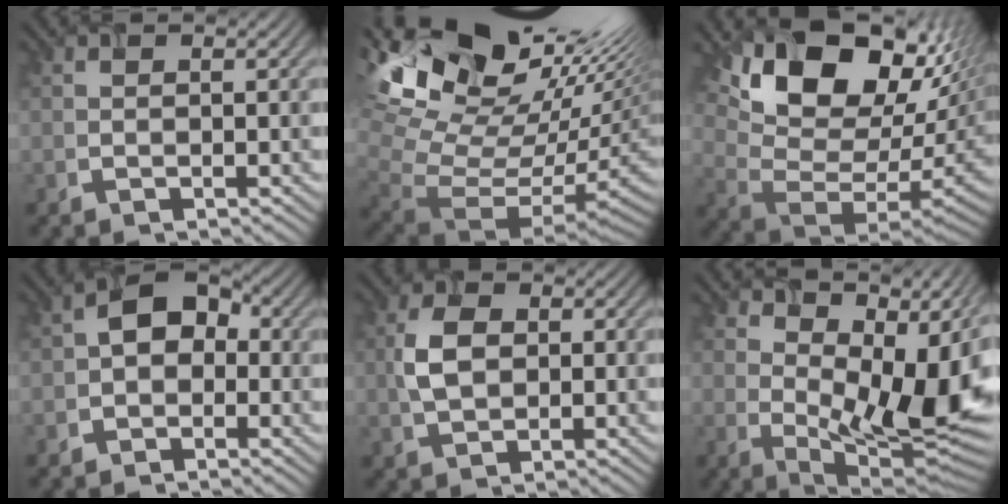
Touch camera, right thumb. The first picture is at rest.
{"total": 16.9, "force": [7.5, 9.3, 11.9], "torque": [-0.197, 0.019, 0.187]}
{"total": 17.1, "force": [7.8, 9.9, 11.4], "torque": [-0.218, -0.003, 0.160]}
{"total": 4.4, "force": [-0.8, 3.3, 2.7], "torque": [-0.042, 0.009, -0.019]}
{"total": 4.8, "force": [-0.5, 3.3, 3.3], "torque": [-0.078, -0.001, -0.006]}
{"total": 13.1, "force": [4.4, 6.2, 10.6], "torque": [-0.173, -0.007, 0.090]}